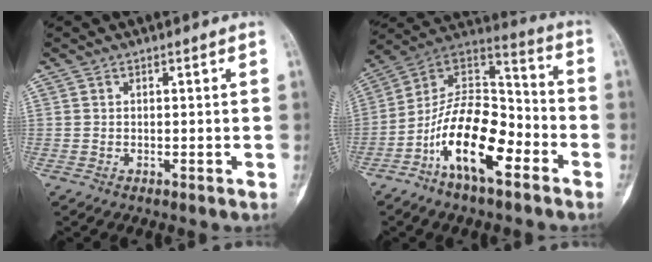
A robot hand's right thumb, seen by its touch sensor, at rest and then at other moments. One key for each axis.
{"total": 18.2, "fx": -8.1, "fy": 8.2, "fz": 14.0, "tx": -0.225, "ty": 0.073, "tz": -0.151}